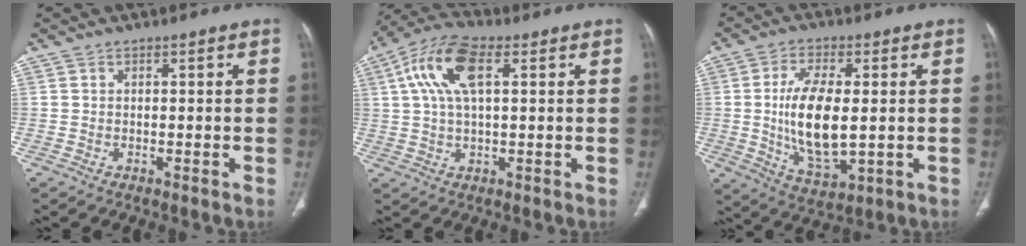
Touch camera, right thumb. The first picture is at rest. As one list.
[{"total": 11.6, "force": [3.6, 5.2, 9.8], "torque": [-0.204, 0.022, 0.064]}, {"total": 13.4, "force": [0.0, 6.1, 12.0], "torque": [-0.222, -0.017, 0.010]}]